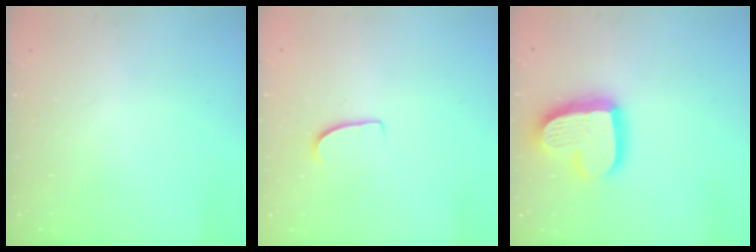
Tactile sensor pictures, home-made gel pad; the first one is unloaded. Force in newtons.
{"total": 6.7, "press": 6.7, "slide": 0.3}
{"total": 17.7, "press": 17.7, "slide": 1.1}